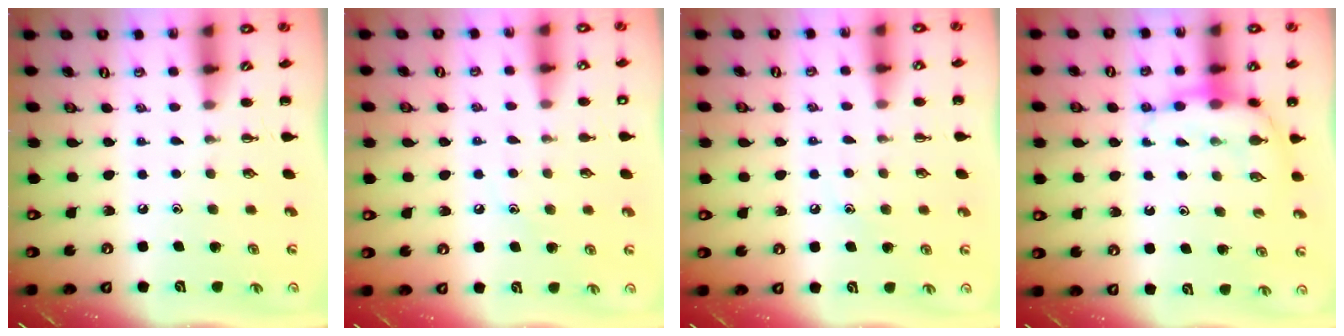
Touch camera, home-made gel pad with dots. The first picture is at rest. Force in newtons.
{"total": 8.3, "press": 8.1, "slide": 1.9}
{"total": 7.9, "press": 7.6, "slide": 1.9}
{"total": 7.3, "press": 7.2, "slide": 1.5}